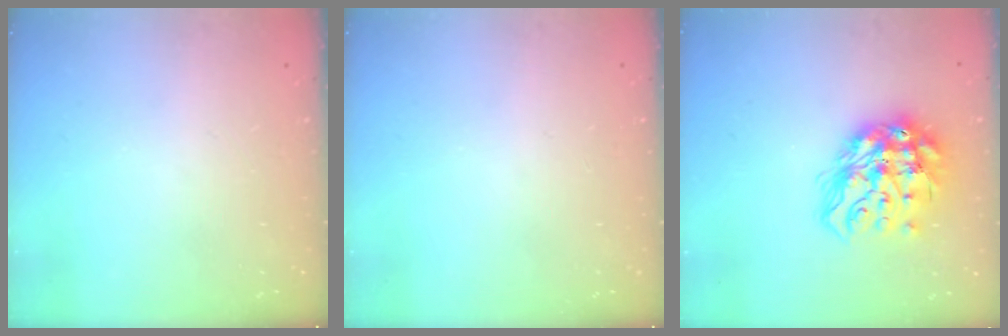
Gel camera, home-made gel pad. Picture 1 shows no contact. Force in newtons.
{"total": 0.0}
{"total": 16.8, "press": 16.7, "slide": 1.9}